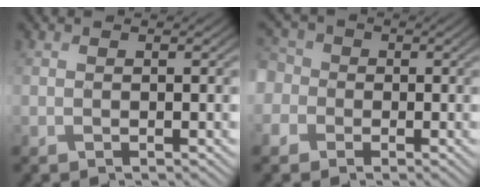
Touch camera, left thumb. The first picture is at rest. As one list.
[{"total": 6.4, "force": [-0.7, 5.9, 2.4], "torque": [-0.094, 0.010, -0.046]}]